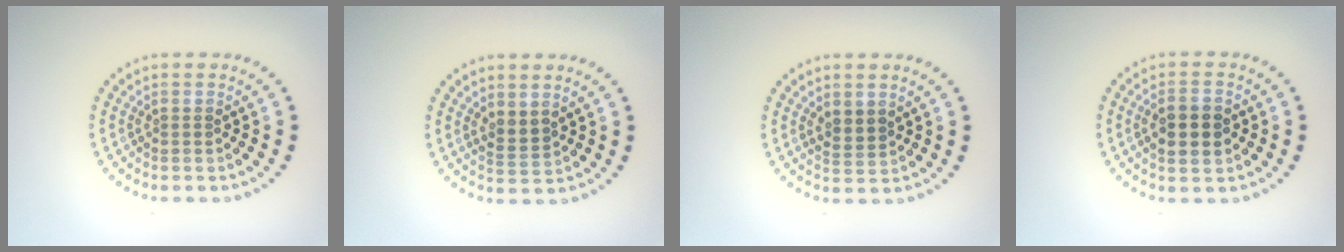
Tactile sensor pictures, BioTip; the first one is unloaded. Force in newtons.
{"total": 1.6, "press": 1.3, "slide": 0.9}
{"total": 1.7, "press": 1.5, "slide": 0.8}
{"total": 3.7, "press": 3.7, "slide": 0.2}